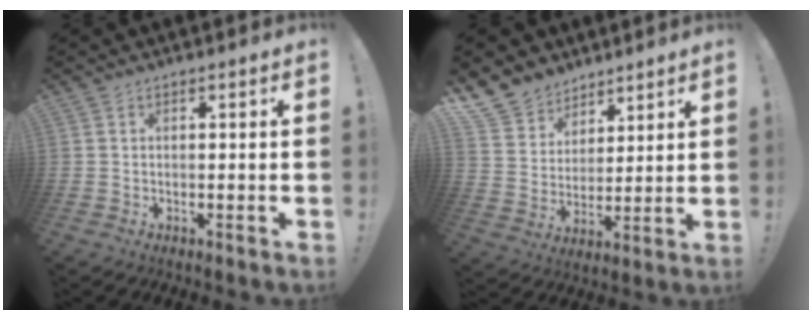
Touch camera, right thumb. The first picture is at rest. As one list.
[{"total": 10.9, "force": [8.0, 7.2, 1.7], "torque": [-0.043, -0.064, 0.161]}]